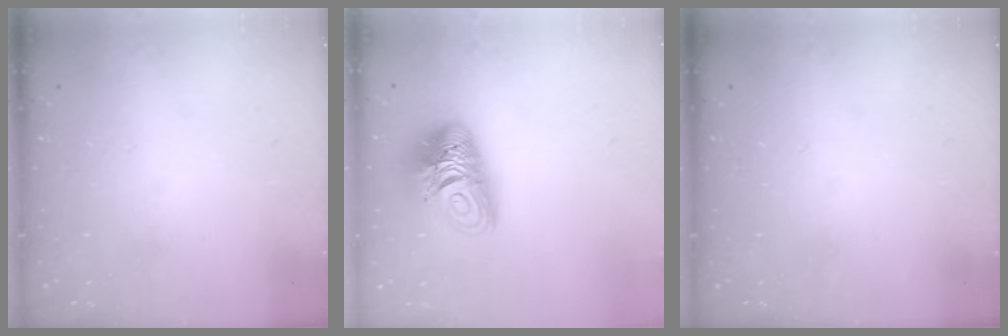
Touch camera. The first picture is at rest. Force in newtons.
{"total": 12.7, "press": 12.6, "slide": 1.3}
{"total": 0.0}